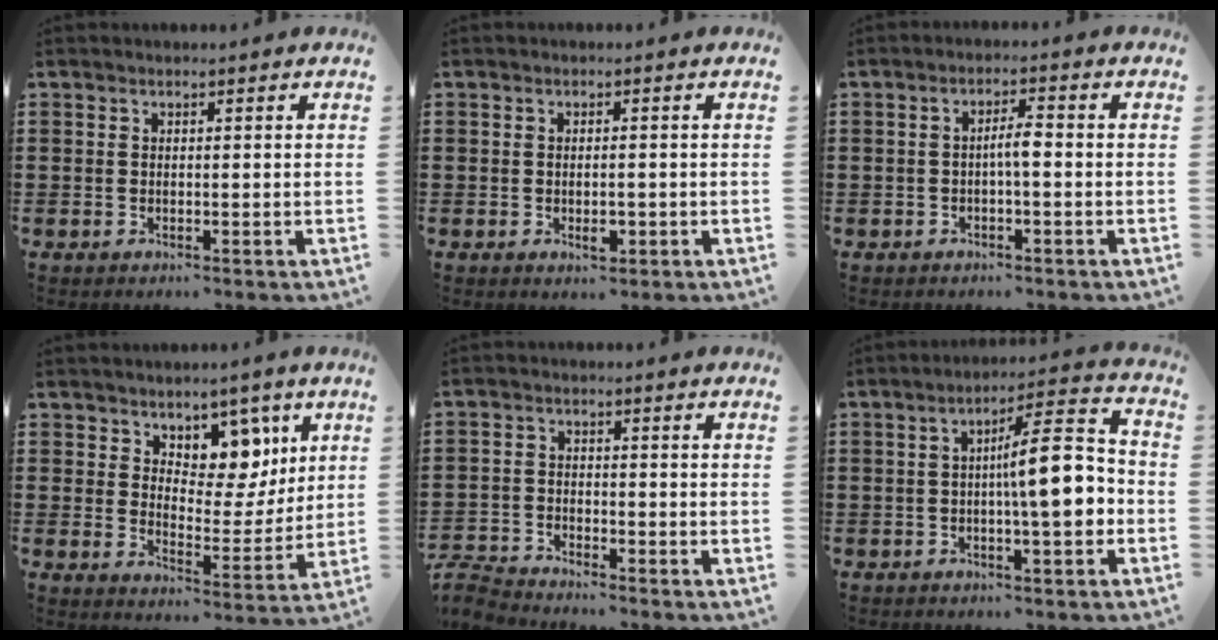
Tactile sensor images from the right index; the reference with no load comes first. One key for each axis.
{"total": 2.3, "fx": -0.7, "fy": 0.8, "fz": 2.1, "tx": -0.038, "ty": 0.000, "tz": -0.011}
{"total": 2.9, "fx": -0.5, "fy": 0.5, "fz": 2.8, "tx": -0.052, "ty": 0.004, "tz": -0.012}
{"total": 7.3, "fx": 4.8, "fy": 4.9, "fz": 2.4, "tx": -0.048, "ty": -0.028, "tz": 0.082}
{"total": 3.3, "fx": -3.3, "fy": 0.3, "fz": 0.2, "tx": -0.016, "ty": -0.001, "tz": -0.073}
{"total": 10.1, "fx": -1.0, "fy": 2.2, "fz": 9.8, "tx": -0.139, "ty": -0.004, "tz": -0.026}